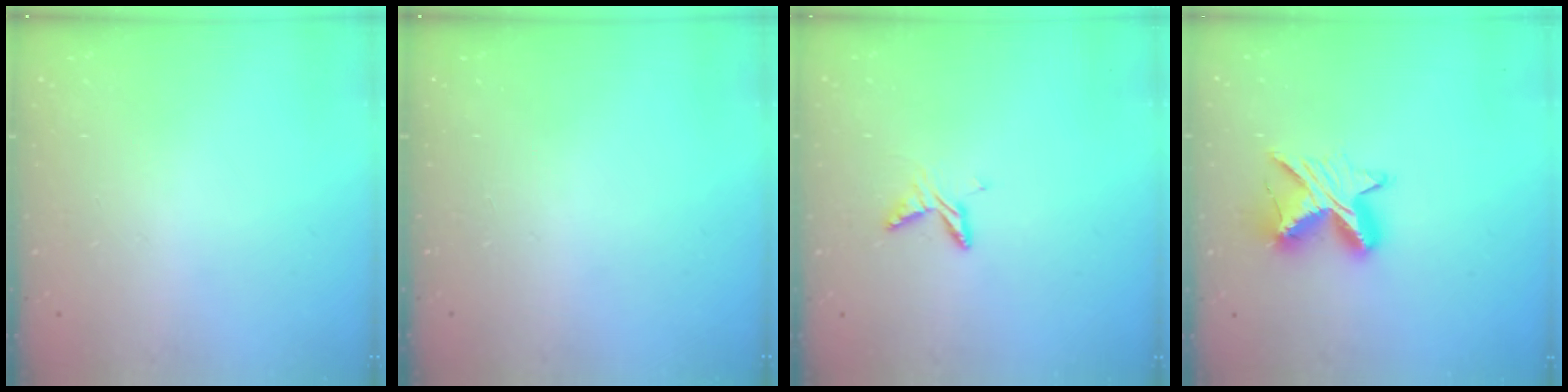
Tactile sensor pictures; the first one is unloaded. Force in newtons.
{"total": 0.0}
{"total": 6.0, "press": 6.0, "slide": 0.6}
{"total": 9.9, "press": 9.9, "slide": 0.5}